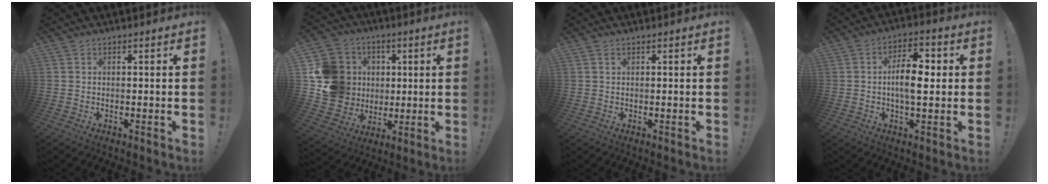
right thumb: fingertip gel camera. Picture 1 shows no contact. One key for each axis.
{"total": 17.7, "fx": 1.7, "fy": 16.1, "fz": 7.1, "tx": -0.122, "ty": 0.010, "tz": 0.062}
{"total": 0.7, "fx": 0.4, "fy": 0.3, "fz": 0.5, "tx": -0.002, "ty": -0.003, "tz": 0.006}
{"total": 10.3, "fx": -0.1, "fy": 4.7, "fz": 9.1, "tx": -0.150, "ty": 0.009, "tz": -0.004}